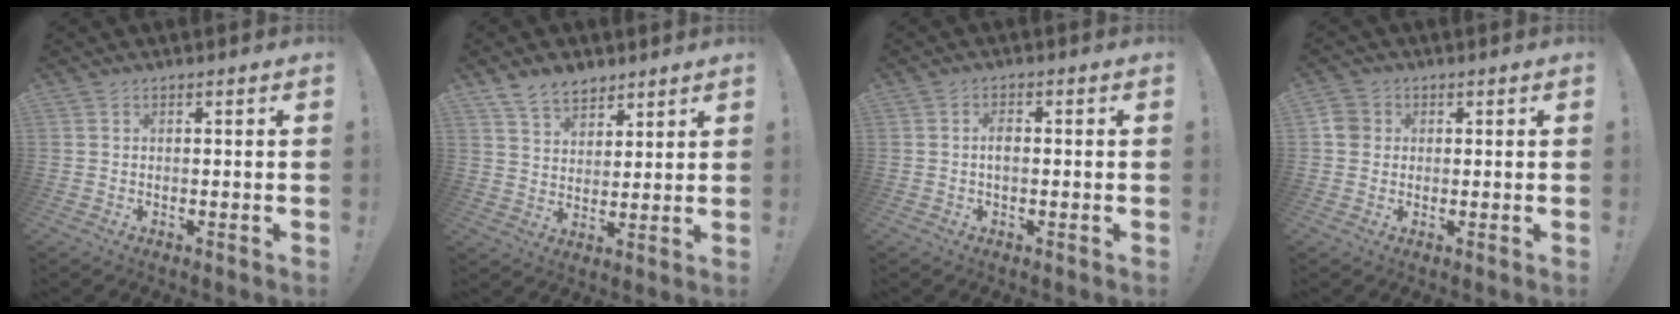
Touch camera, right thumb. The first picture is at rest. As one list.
[{"total": 8.5, "force": [6.5, 4.7, 2.8], "torque": [-0.054, -0.034, 0.126]}, {"total": 7.1, "force": [-0.2, 4.2, 5.8], "torque": [-0.102, 0.005, -0.006]}, {"total": 4.4, "force": [0.7, 4.1, 1.5], "torque": [-0.023, 0.007, 0.012]}]